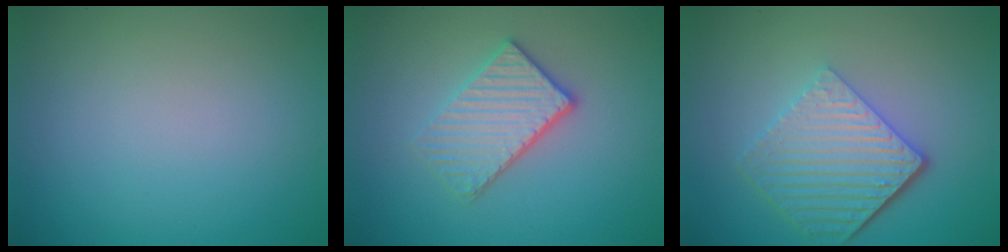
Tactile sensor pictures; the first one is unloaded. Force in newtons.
{"total": 3.5, "press": 3.1, "slide": 1.7}
{"total": 5.8, "press": 4.3, "slide": 3.9}